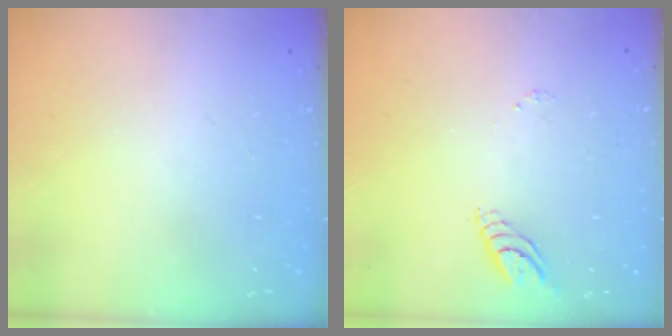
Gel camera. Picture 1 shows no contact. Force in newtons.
{"total": 5.2, "press": 5.2, "slide": 0.1}